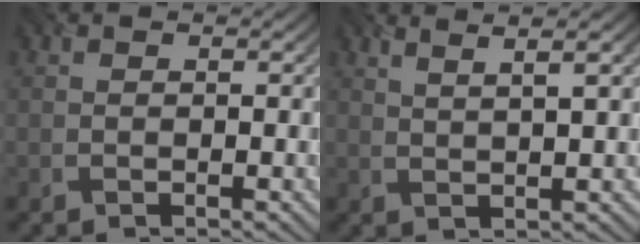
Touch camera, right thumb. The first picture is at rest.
{"total": 5.1, "force": [2.9, 0.8, 4.1], "torque": [-0.062, 0.018, 0.041]}